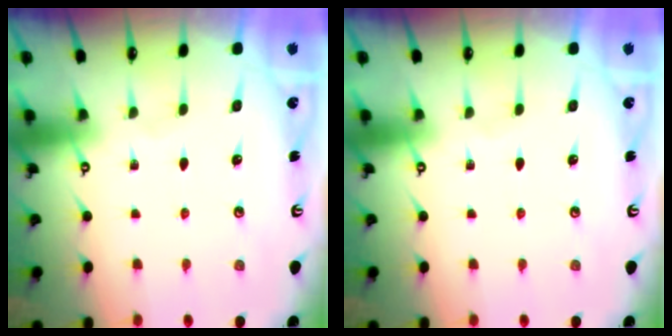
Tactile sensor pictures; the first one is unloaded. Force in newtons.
{"total": 0.0}